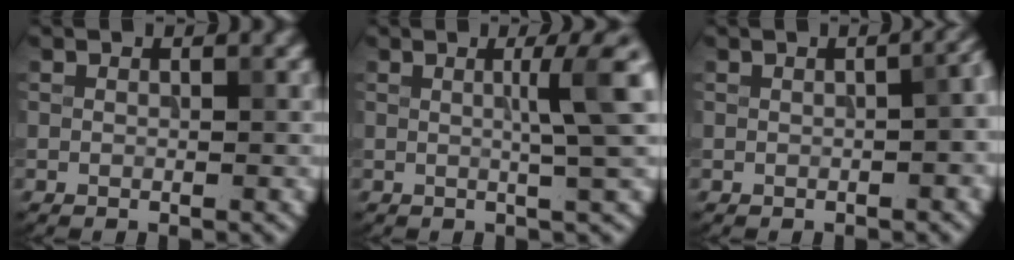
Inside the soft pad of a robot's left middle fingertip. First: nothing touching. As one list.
[{"total": 4.6, "force": [0.7, 0.6, 4.5], "torque": [-0.063, 0.008, 0.008]}, {"total": 4.7, "force": [-0.3, 2.4, 4.0], "torque": [-0.020, 0.004, 0.006]}]